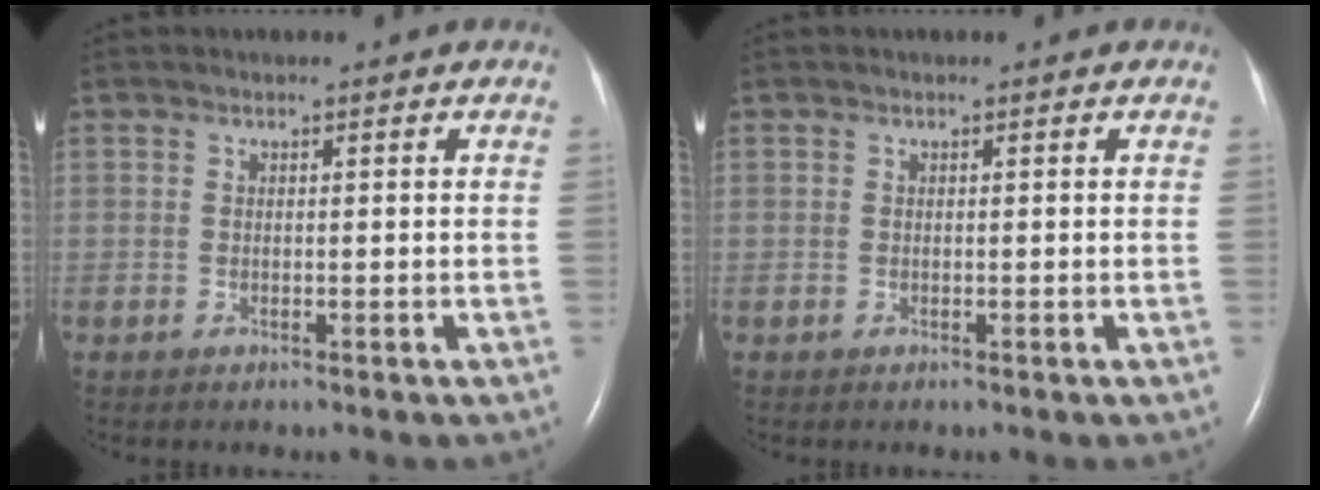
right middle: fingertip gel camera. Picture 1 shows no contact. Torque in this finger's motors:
{"motor_torque": [0.00, 0.00, 0.00, 0.00]}